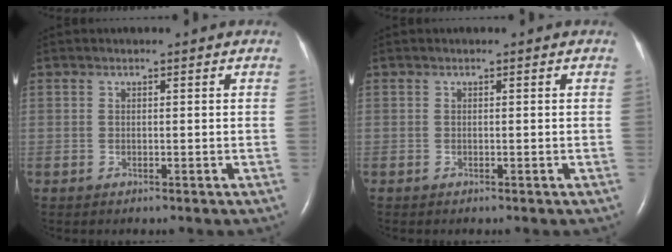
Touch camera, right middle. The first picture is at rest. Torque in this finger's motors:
{"motor_torque": [0.92, -1.22, 0.06, 0.04]}